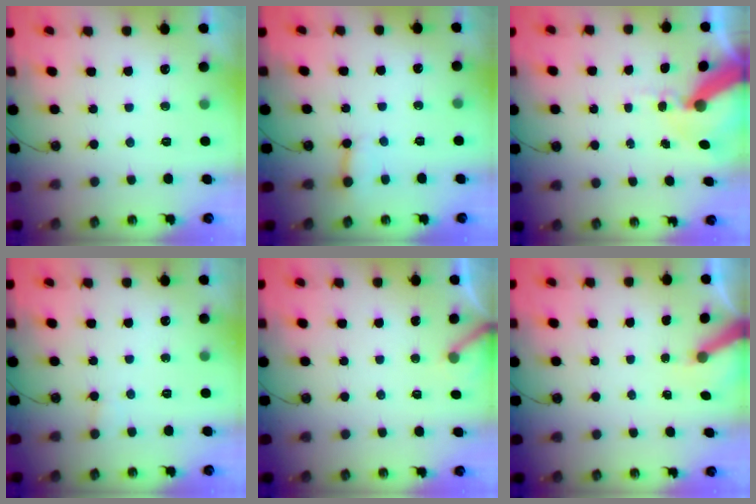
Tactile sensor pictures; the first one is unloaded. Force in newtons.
{"total": 3.0, "press": 2.9, "slide": 0.3}
{"total": 11.9, "press": 11.8, "slide": 1.7}
{"total": 4.4, "press": 4.4, "slide": 0.4}
{"total": 3.6, "press": 3.6, "slide": 0.2}
{"total": 5.0, "press": 4.9, "slide": 0.4}